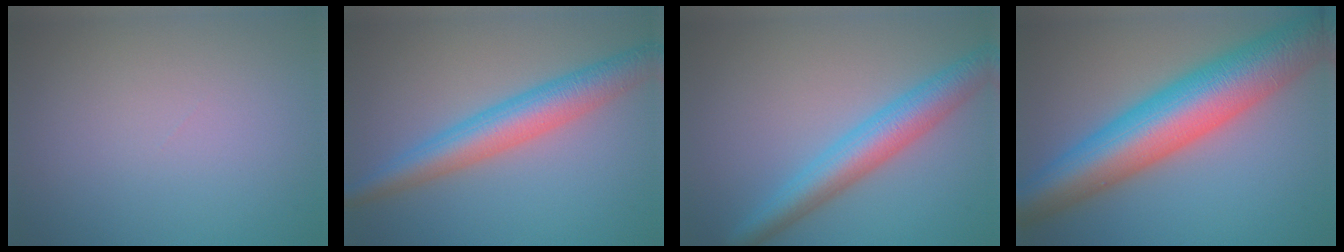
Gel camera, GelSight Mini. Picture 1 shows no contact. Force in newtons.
{"total": 5.4, "press": 5.4, "slide": 0.0}
{"total": 5.1, "press": 5.1, "slide": 0.2}
{"total": 11.4, "press": 11.4, "slide": 0.3}